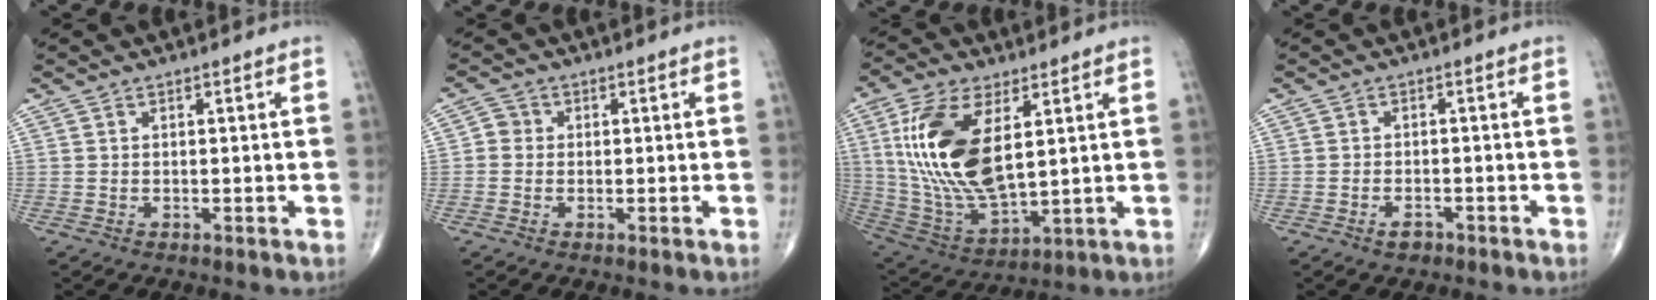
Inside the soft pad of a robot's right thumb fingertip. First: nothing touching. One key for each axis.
{"total": 2.2, "fx": -0.1, "fy": 2.0, "fz": 0.8, "tx": -0.002, "ty": 0.006, "tz": -0.010}
{"total": 19.8, "fx": 4.9, "fy": 9.3, "fz": 16.8, "tx": -0.338, "ty": -0.025, "tz": 0.104}
{"total": 2.1, "fx": -1.4, "fy": 1.1, "fz": 1.1, "tx": -0.019, "ty": 0.006, "tz": -0.021}